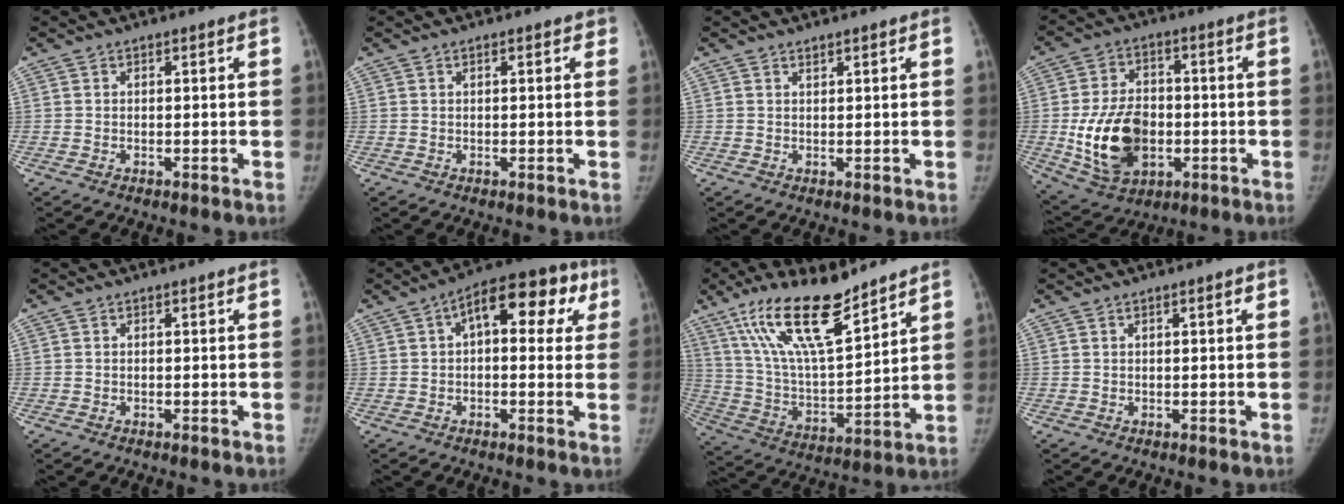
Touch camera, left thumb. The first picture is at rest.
{"total": 1.4, "force": [0.8, 0.6, 1.0], "torque": [-0.007, 0.001, 0.007]}
{"total": 0.8, "force": [0.7, 0.2, 0.4], "torque": [-0.004, -0.006, 0.014]}
{"total": 15.7, "force": [-2.5, 10.7, 11.1], "torque": [-0.176, 0.004, -0.029]}
{"total": 0.0}
{"total": 14.6, "force": [4.6, 7.4, 11.7], "torque": [-0.114, 0.032, 0.053]}
{"total": 19.3, "force": [13.2, 5.3, 13.1], "torque": [-0.218, -0.062, 0.251]}
{"total": 1.2, "force": [0.5, 0.2, 1.0], "torque": [-0.016, 0.002, 0.008]}